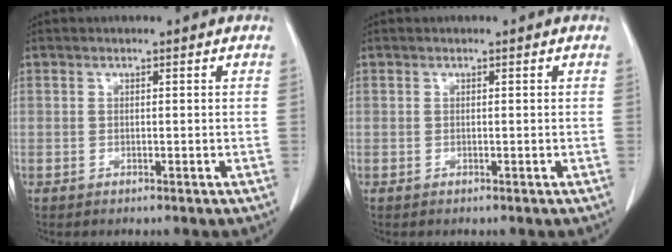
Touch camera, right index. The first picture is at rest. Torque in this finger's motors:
{"motor_torque": [0.00, 0.00, 0.00, 0.00]}